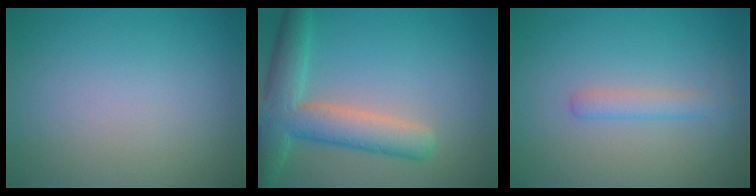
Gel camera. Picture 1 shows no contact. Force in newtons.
{"total": 6.5, "press": 6.5, "slide": 0.3}
{"total": 1.8, "press": 1.8, "slide": 0.1}